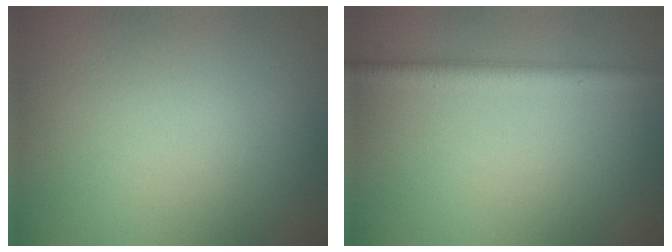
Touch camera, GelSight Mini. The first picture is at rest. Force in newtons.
{"total": 2.4, "press": 2.4, "slide": 0.2}